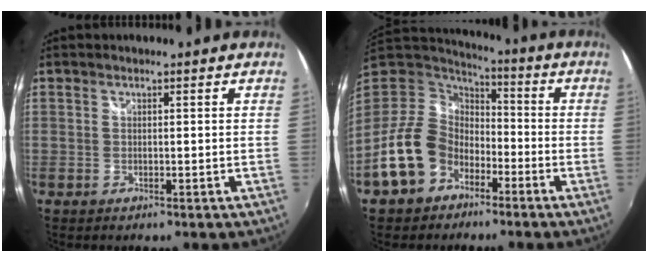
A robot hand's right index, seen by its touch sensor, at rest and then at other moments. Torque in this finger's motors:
{"motor_torque": [0.40, -0.33, -0.42, -0.21]}